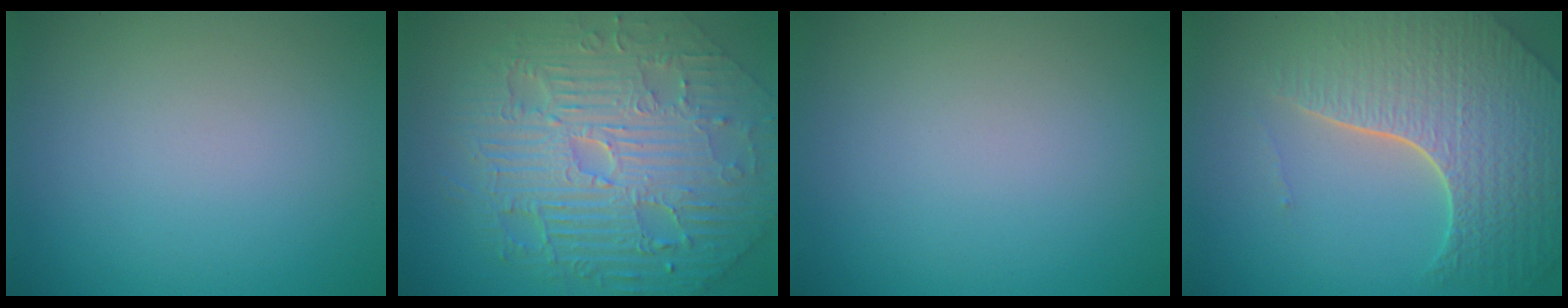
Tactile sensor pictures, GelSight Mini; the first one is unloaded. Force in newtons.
{"total": 11.2, "press": 7.2, "slide": 8.6}
{"total": 0.0}
{"total": 8.2, "press": 5.8, "slide": 5.8}